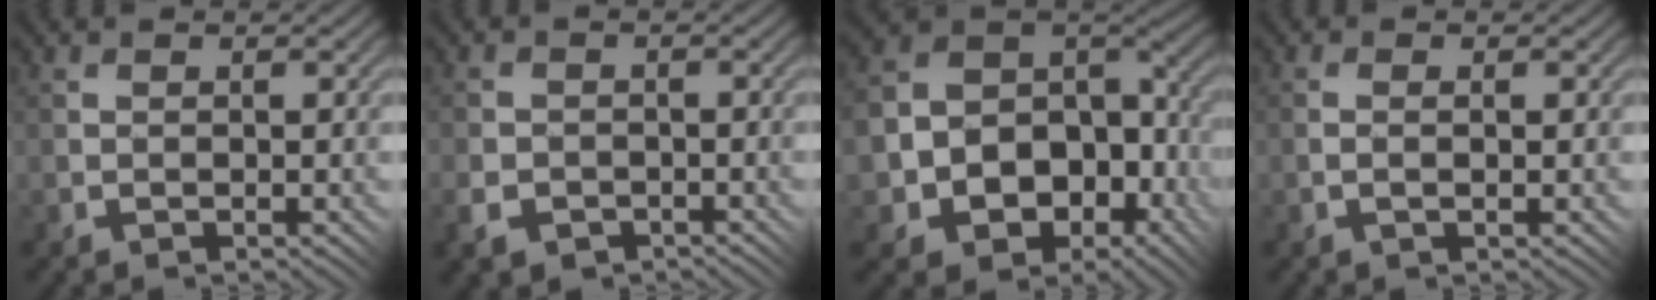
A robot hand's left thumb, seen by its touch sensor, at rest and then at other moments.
{"total": 3.3, "force": [-1.9, 2.5, 1.2], "torque": [-0.025, -0.006, -0.040]}
{"total": 14.2, "force": [-3.9, 10.8, 8.3], "torque": [-0.172, -0.034, -0.047]}
{"total": 1.7, "force": [-0.1, 0.7, 1.5], "torque": [-0.011, 0.009, 0.000]}